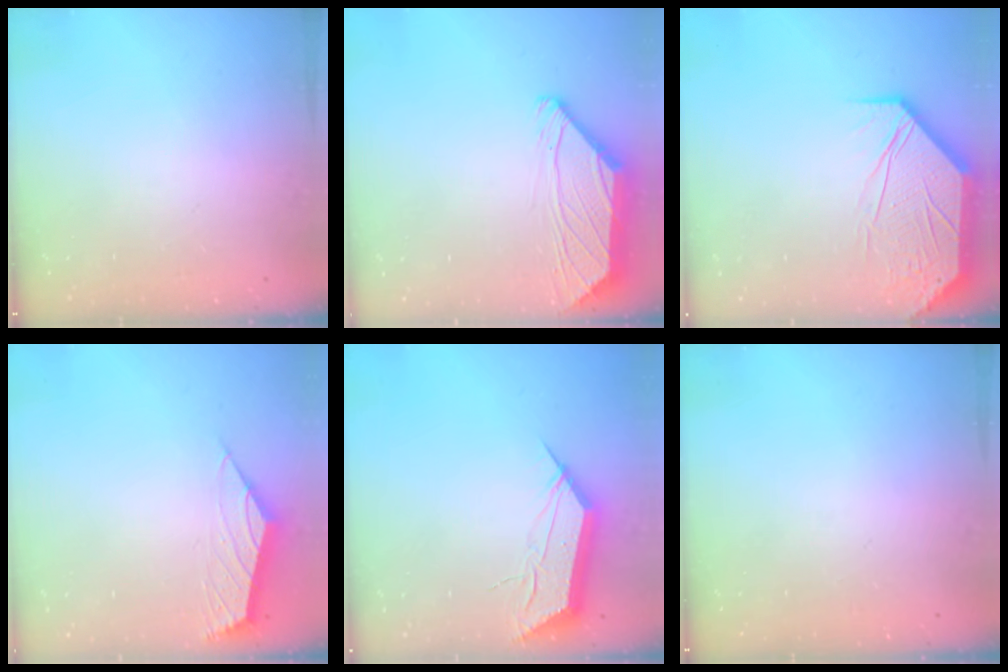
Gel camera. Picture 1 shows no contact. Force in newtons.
{"total": 1.6, "press": 1.5, "slide": 0.6}
{"total": 12.8, "press": 12.7, "slide": 1.6}
{"total": 2.4, "press": 2.3, "slide": 0.6}
{"total": 11.7, "press": 11.7, "slide": 0.6}
{"total": 0.0}